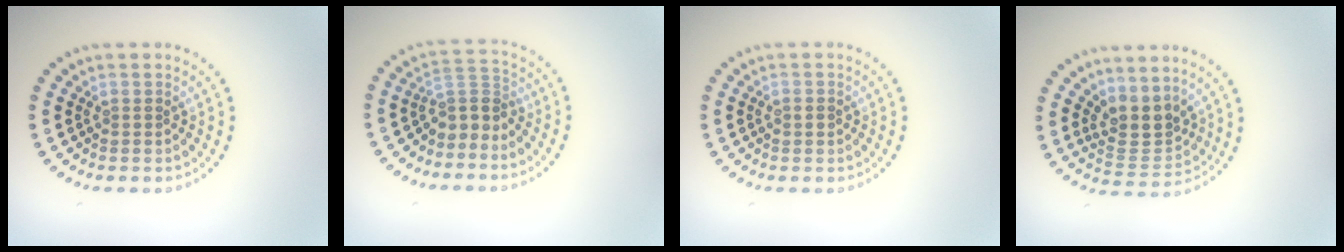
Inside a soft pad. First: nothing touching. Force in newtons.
{"total": 3.0, "press": 2.1, "slide": 2.0}
{"total": 1.1, "press": 1.1, "slide": 0.1}
{"total": 3.5, "press": 3.0, "slide": 1.7}